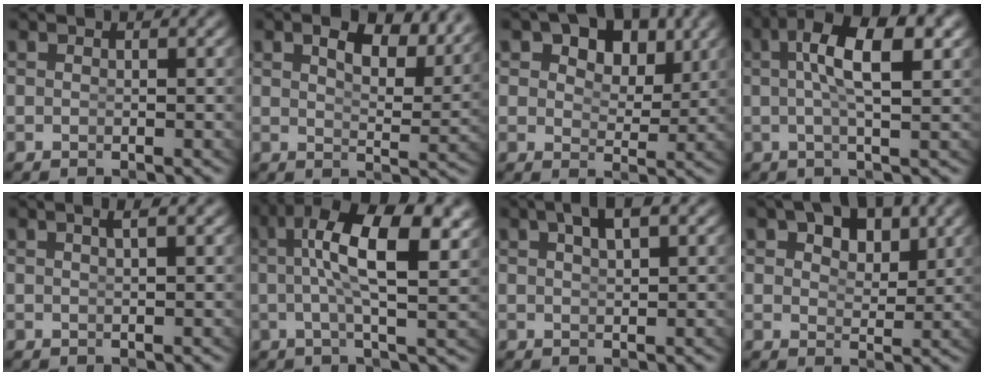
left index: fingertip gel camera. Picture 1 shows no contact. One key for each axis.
{"total": 6.1, "fx": 4.5, "fy": 1.4, "fz": 3.8, "tx": -0.054, "ty": 0.005, "tz": 0.068}
{"total": 5.5, "fx": 3.0, "fy": 3.4, "fz": 3.0, "tx": -0.056, "ty": -0.015, "tz": 0.055}
{"total": 6.9, "fx": 1.8, "fy": 1.9, "fz": 6.4, "tx": -0.106, "ty": 0.011, "tz": 0.026}
{"total": 1.3, "fx": 0.6, "fy": -0.5, "fz": 1.1, "tx": -0.012, "ty": 0.006, "tz": 0.011}
{"total": 8.6, "fx": 2.4, "fy": 2.6, "fz": 7.9, "tx": -0.135, "ty": 0.005, "tz": 0.035}
{"total": 3.0, "fx": 1.9, "fy": 0.4, "fz": 2.3, "tx": -0.029, "ty": 0.010, "tz": 0.033}
{"total": 3.8, "fx": 2.7, "fy": 1.9, "fz": 2.0, "tx": -0.027, "ty": -0.009, "tz": 0.051}